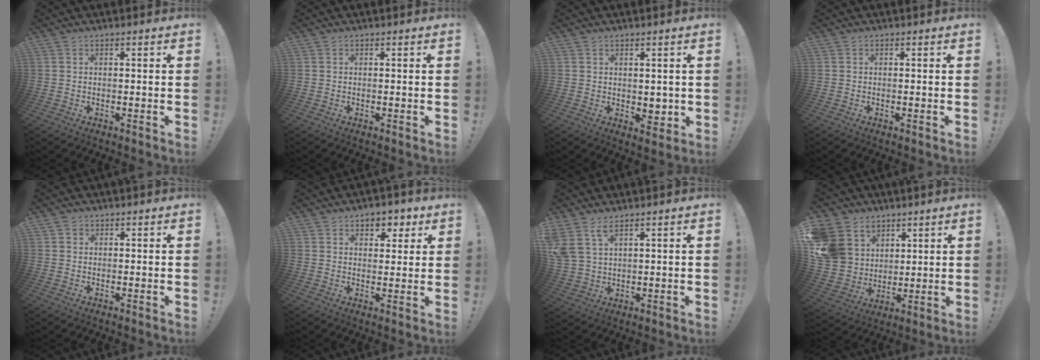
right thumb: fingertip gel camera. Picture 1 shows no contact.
{"total": 0.0}
{"total": 4.1, "force": [0.7, 3.2, 2.5], "torque": [-0.015, -0.005, 0.011]}
{"total": 0.0}
{"total": 1.0, "force": [0.6, 0.8, 0.0], "torque": [0.007, -0.001, 0.010]}
{"total": 5.8, "force": [3.1, 4.2, 2.5], "torque": [-0.019, -0.015, 0.053]}
{"total": 6.4, "force": [4.5, 2.7, 3.6], "torque": [-0.083, -0.017, 0.088]}
{"total": 13.3, "force": [5.1, 11.4, 4.4], "torque": [-0.086, -0.027, 0.113]}